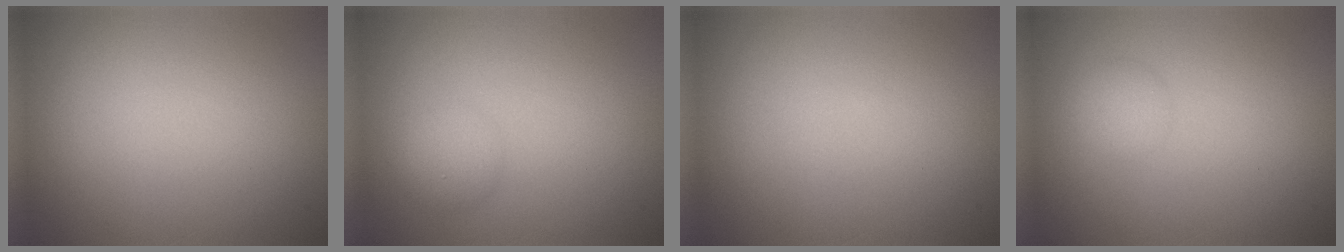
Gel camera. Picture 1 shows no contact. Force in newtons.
{"total": 1.9, "press": 1.9, "slide": 0.1}
{"total": 0.0}
{"total": 1.5, "press": 1.5, "slide": 0.0}